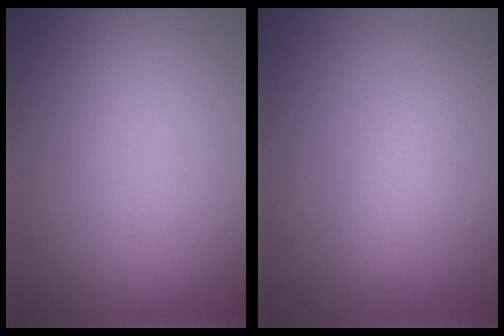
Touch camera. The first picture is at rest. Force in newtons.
{"total": 2.8, "press": 2.8, "slide": 0.0}